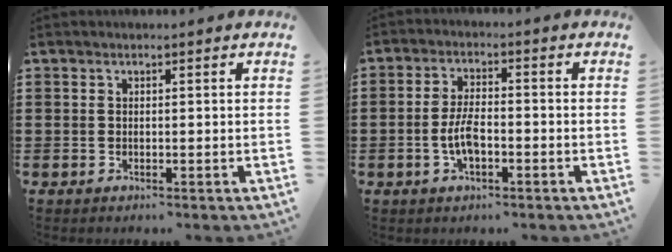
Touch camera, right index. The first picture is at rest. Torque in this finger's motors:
{"motor_torque": [2.14, 0.00, 0.16, 0.10]}